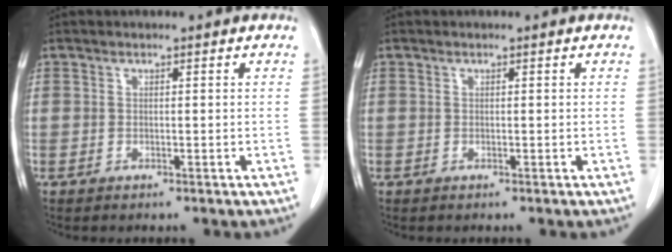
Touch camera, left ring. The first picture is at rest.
{"total": 0.0}